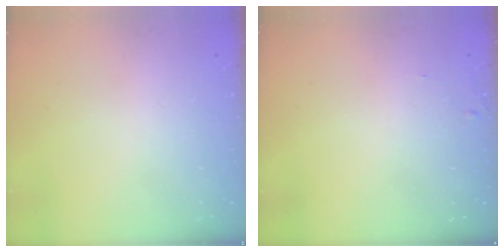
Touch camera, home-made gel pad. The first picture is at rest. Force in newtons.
{"total": 5.2, "press": 5.2, "slide": 0.4}